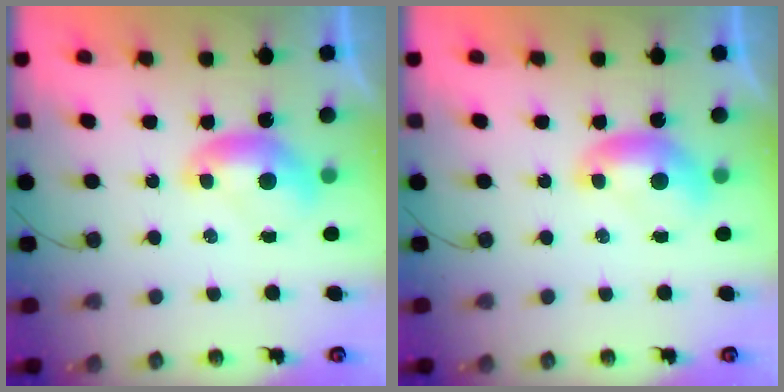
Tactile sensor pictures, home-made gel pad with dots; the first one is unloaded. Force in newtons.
{"total": 0.0}